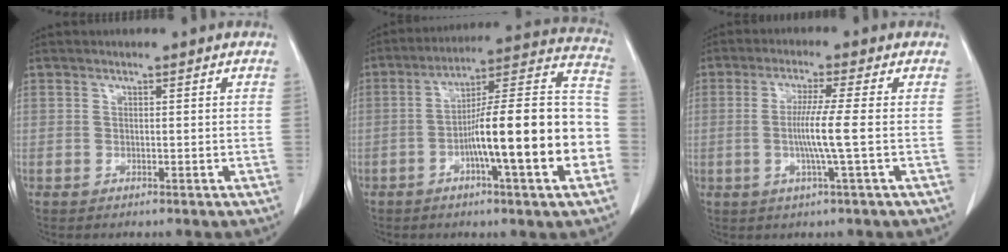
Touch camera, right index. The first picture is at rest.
{"total": 20.1, "force": [-5.0, 1.5, 19.4], "torque": [-0.248, 0.023, -0.076]}
{"total": 6.1, "force": [-0.7, -1.3, 5.9], "torque": [-0.114, -0.007, -0.016]}